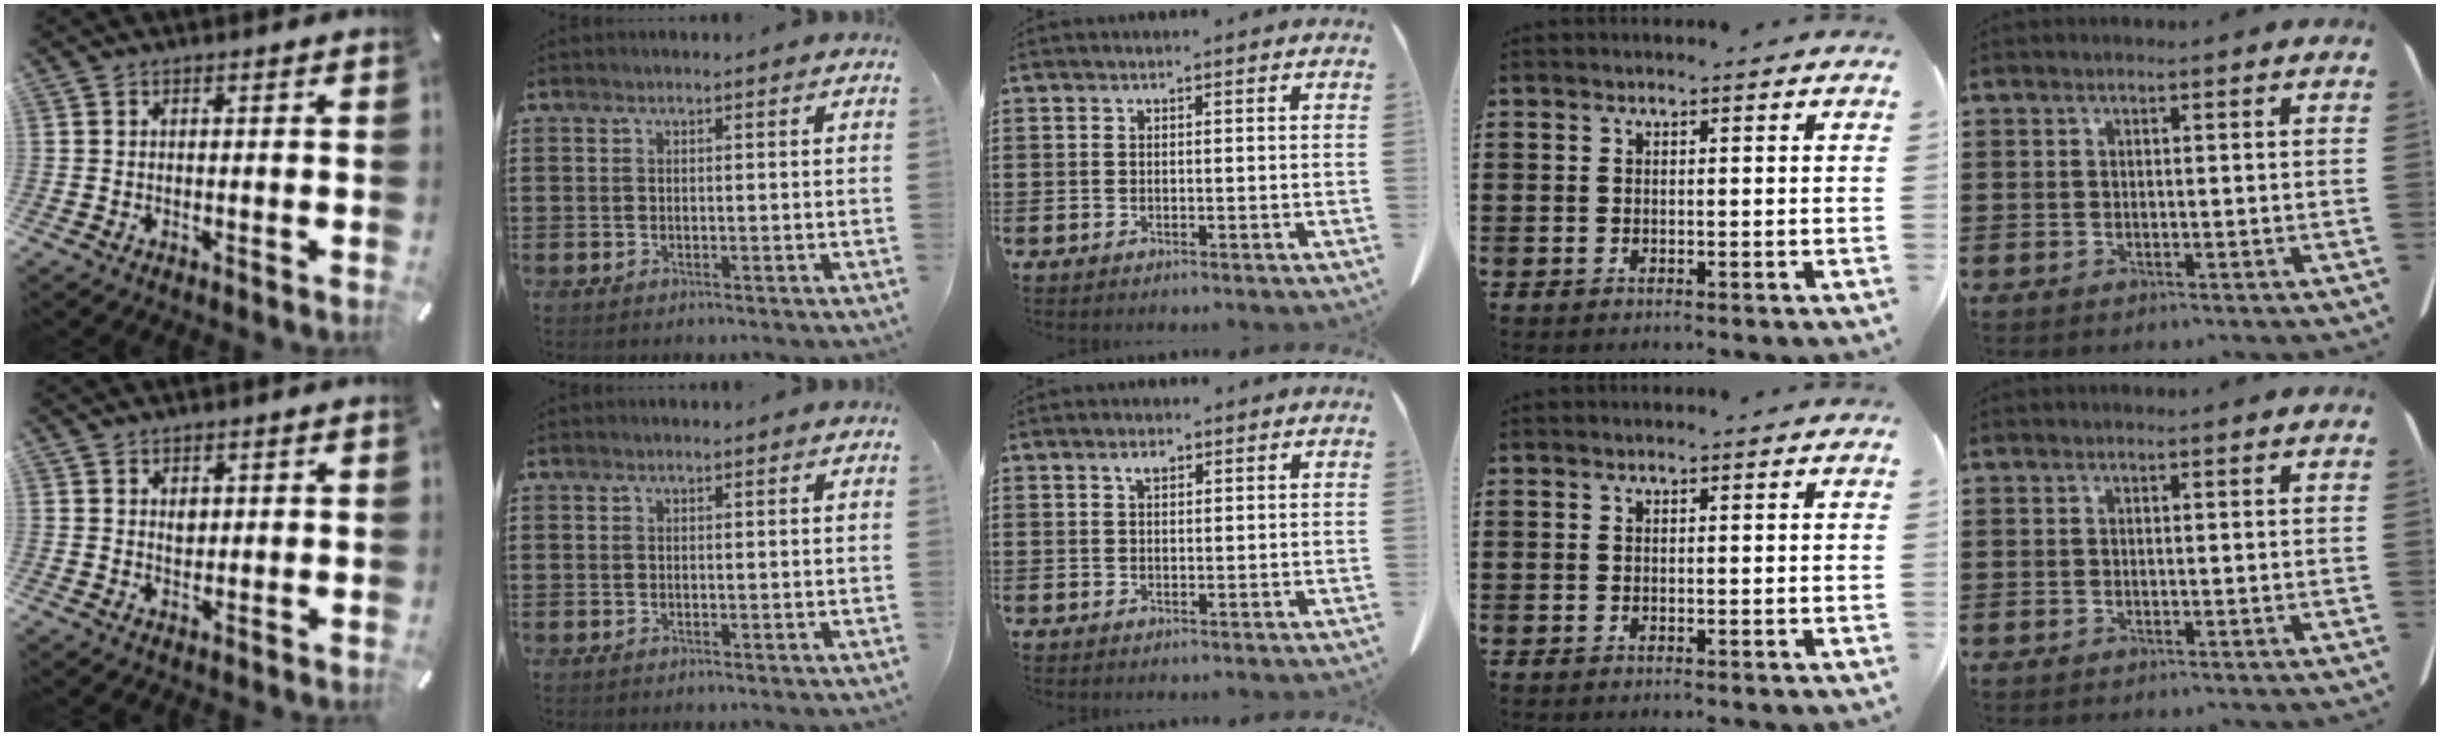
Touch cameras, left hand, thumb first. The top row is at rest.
{"thumb": {"total": 2.4, "force": [1.0, 1.9, 1.1], "torque": [0.002, -0.008, 0.013]}, "middle": {"total": 1.7, "force": [0.9, 0.8, 1.2], "torque": [-0.020, 0.001, 0.014]}}